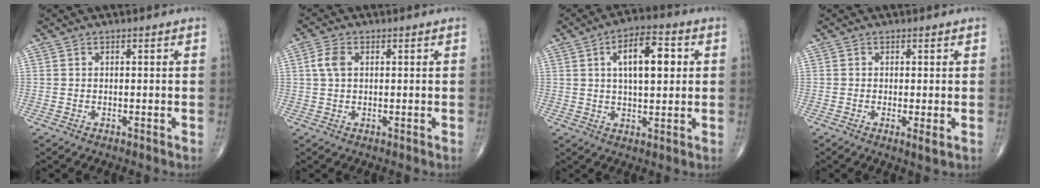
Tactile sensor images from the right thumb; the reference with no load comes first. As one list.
[{"total": 3.5, "force": [0.8, 2.2, 2.6], "torque": [-0.061, 0.007, 0.014]}, {"total": 11.0, "force": [2.7, 4.8, 9.5], "torque": [-0.135, 0.006, 0.039]}, {"total": 2.0, "force": [-0.3, 0.3, 1.9], "torque": [-0.041, -0.009, -0.007]}]